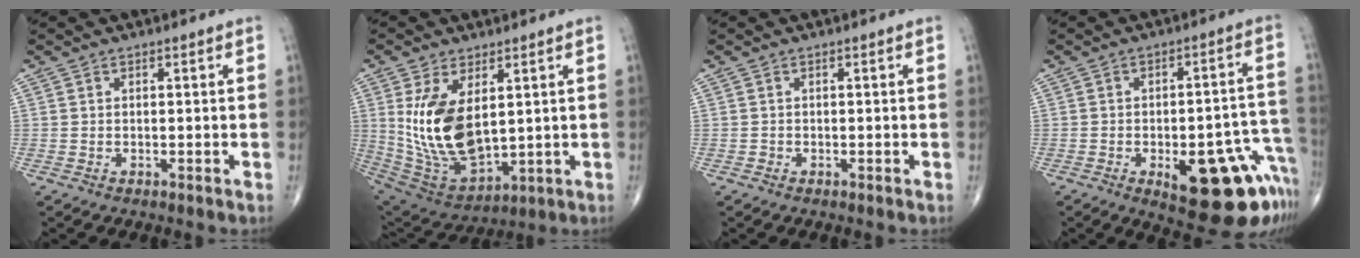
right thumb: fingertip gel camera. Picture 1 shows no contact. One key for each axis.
{"total": 16.1, "fx": 3.1, "fy": 8.6, "fz": 13.2, "tx": -0.244, "ty": -0.021, "tz": 0.085}
{"total": 0.0}
{"total": 18.8, "fx": -8.1, "fy": 7.3, "fz": 15.4, "tx": -0.117, "ty": 0.051, "tz": -0.087}